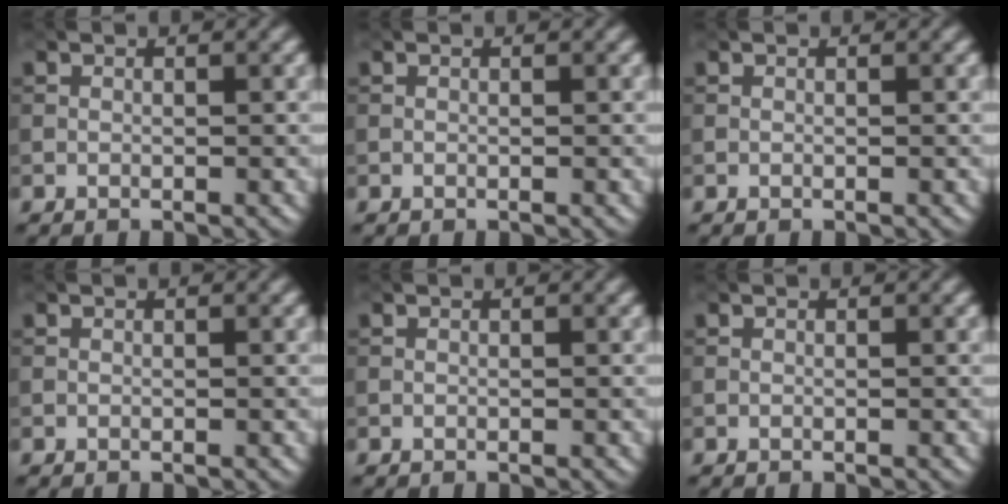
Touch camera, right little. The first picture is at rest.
{"total": 0.0}
{"total": 0.0}
{"total": 0.0}
{"total": 0.0}
{"total": 0.0}